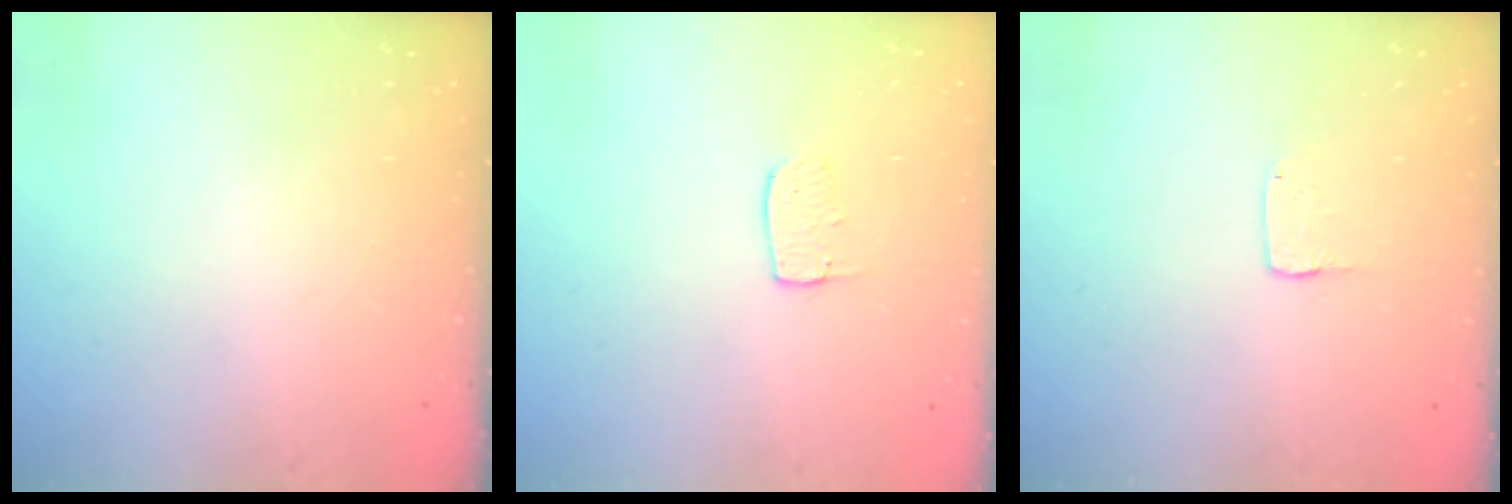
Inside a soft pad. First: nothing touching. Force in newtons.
{"total": 6.0, "press": 6.0, "slide": 0.3}
{"total": 2.0, "press": 2.0, "slide": 0.2}